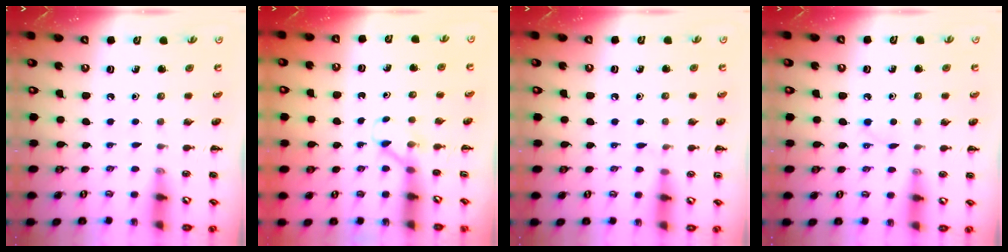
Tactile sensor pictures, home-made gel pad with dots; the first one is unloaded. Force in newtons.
{"total": 2.8, "press": 2.6, "slide": 1.0}
{"total": 2.7, "press": 2.5, "slide": 1.0}
{"total": 2.2, "press": 2.0, "slide": 0.8}